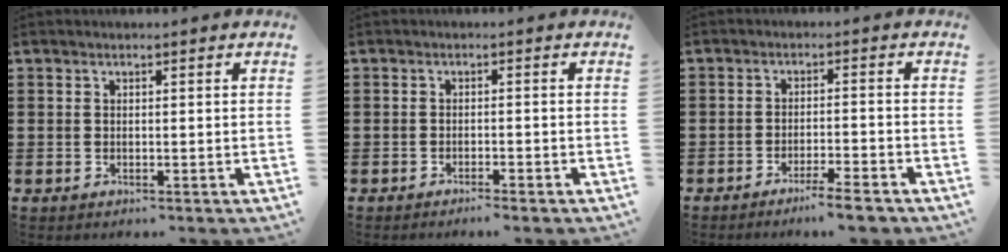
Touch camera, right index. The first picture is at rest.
{"total": 1.3, "force": [-1.2, -0.2, 0.6], "torque": [-0.011, 0.000, -0.023]}
{"total": 4.0, "force": [-3.5, -0.3, 2.0], "torque": [-0.032, -0.006, -0.064]}